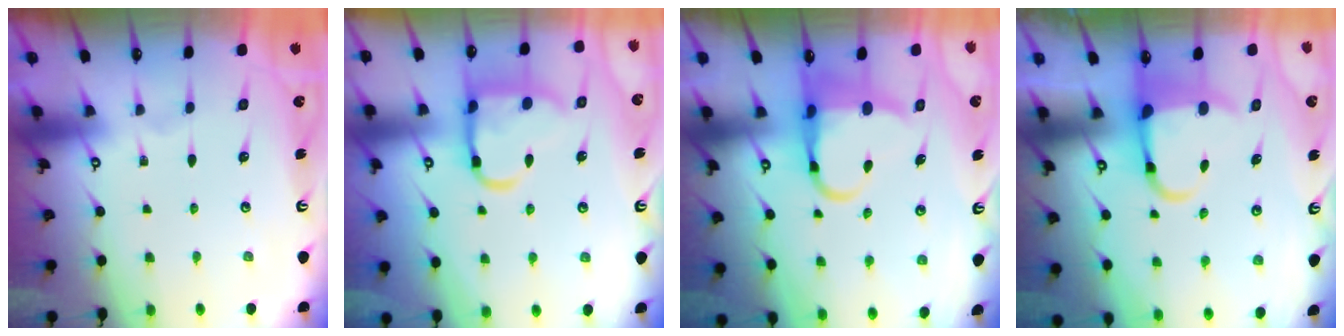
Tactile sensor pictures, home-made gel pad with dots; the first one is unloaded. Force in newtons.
{"total": 14.1, "press": 14.0, "slide": 1.5}
{"total": 7.6, "press": 7.5, "slide": 1.3}
{"total": 5.6, "press": 5.5, "slide": 1.2}